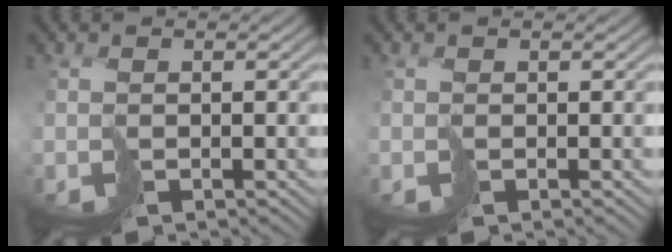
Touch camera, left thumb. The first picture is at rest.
{"total": 0.0}